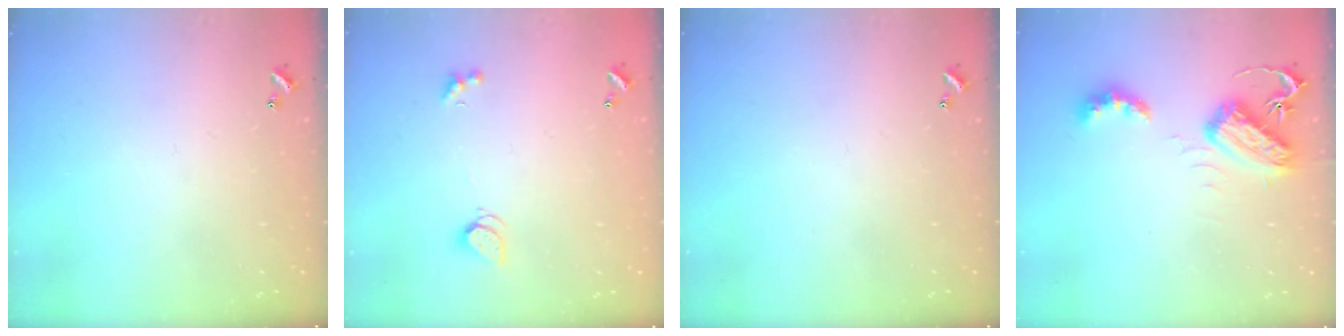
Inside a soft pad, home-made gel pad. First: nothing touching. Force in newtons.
{"total": 2.0, "press": 2.0, "slide": 0.5}
{"total": 0.0}
{"total": 7.7, "press": 7.6, "slide": 0.5}